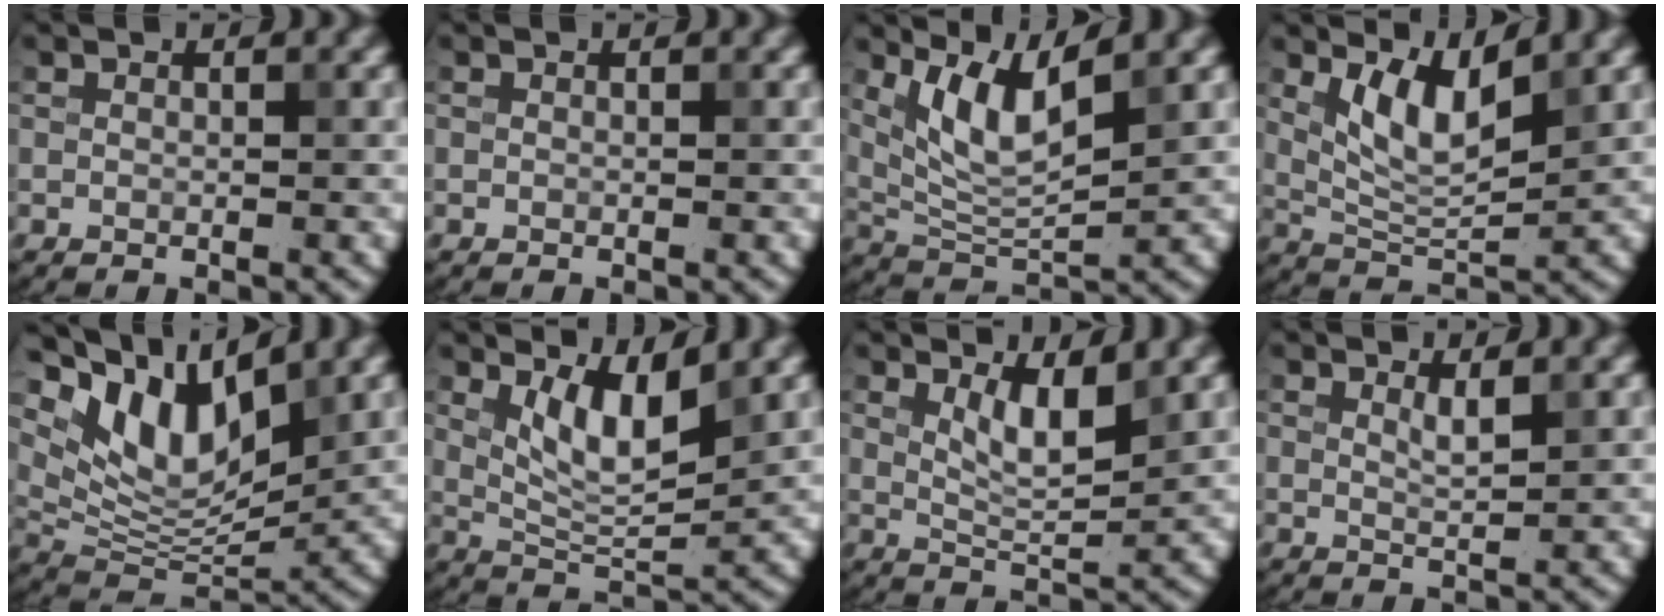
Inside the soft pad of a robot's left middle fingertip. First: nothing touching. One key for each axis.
{"total": 0.0}
{"total": 5.6, "fx": 2.6, "fy": 1.6, "fz": 4.7, "tx": -0.100, "ty": -0.010, "tz": 0.057}
{"total": 4.8, "fx": 2.2, "fy": 1.7, "fz": 3.9, "tx": -0.084, "ty": -0.012, "tz": 0.047}
{"total": 8.6, "fx": 5.0, "fy": 3.7, "fz": 6.0, "tx": -0.112, "ty": -0.006, "tz": 0.092}
{"total": 4.6, "fx": 2.0, "fy": 1.4, "fz": 3.8, "tx": -0.079, "ty": -0.012, "tz": 0.042}
{"total": 3.3, "fx": 1.7, "fy": 0.9, "fz": 2.7, "tx": -0.054, "ty": -0.009, "tz": 0.034}
{"total": 1.3, "fx": 0.8, "fy": 0.2, "fz": 1.0, "tx": -0.021, "ty": -0.005, "tz": 0.013}